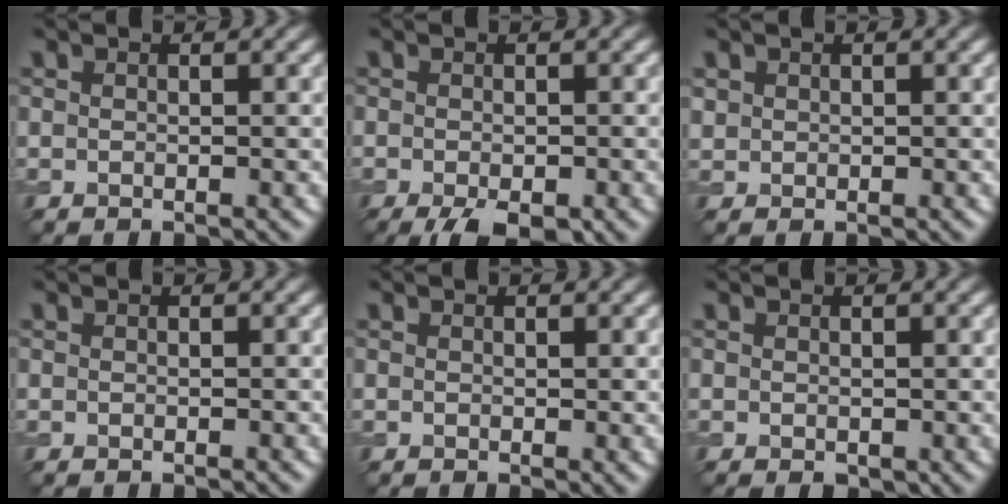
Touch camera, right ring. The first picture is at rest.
{"total": 4.2, "force": [-2.5, 1.5, 3.1], "torque": [-0.046, -0.006, -0.034]}
{"total": 0.8, "force": [0.4, 0.7, 0.1], "torque": [0.000, -0.001, 0.012]}
{"total": 0.0}
{"total": 0.5, "force": [0.1, 0.2, 0.5], "torque": [-0.004, -0.002, 0.001]}
{"total": 0.8, "force": [-0.1, 0.6, 0.6], "torque": [-0.009, -0.005, -0.001]}